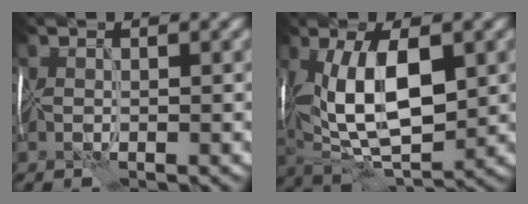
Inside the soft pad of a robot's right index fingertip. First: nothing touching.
{"total": 11.6, "force": [1.7, 5.4, 10.1], "torque": [-0.186, 0.006, 0.026]}